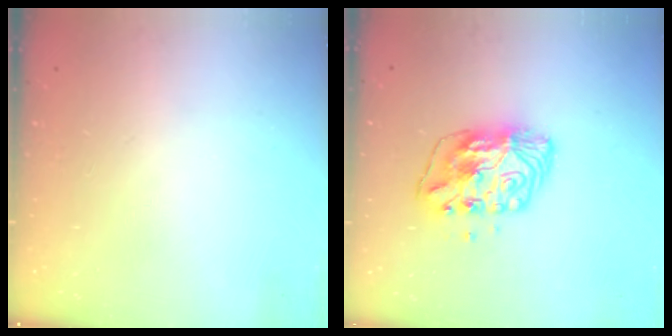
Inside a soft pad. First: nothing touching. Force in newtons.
{"total": 10.4, "press": 10.4, "slide": 1.1}